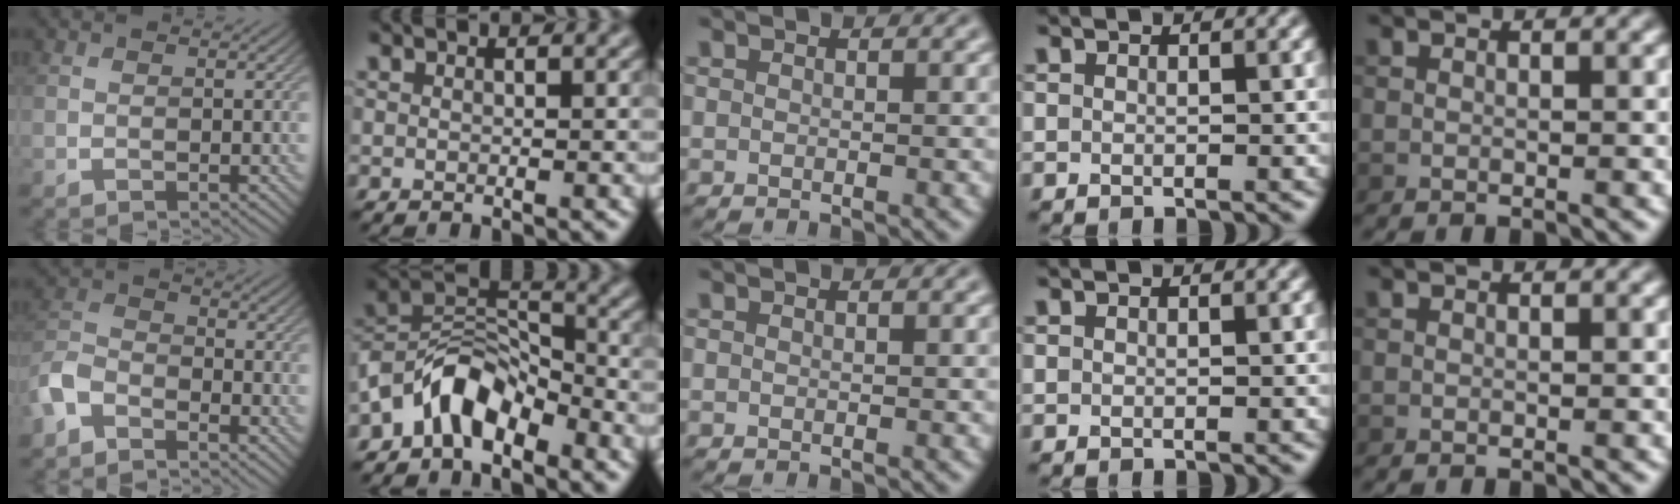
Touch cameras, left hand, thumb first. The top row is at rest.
{"thumb": {"total": 5.8, "force": [-4.2, 2.7, 2.9], "torque": [-0.068, -0.002, -0.103]}, "index": {"total": 5.7, "force": [-4.1, 2.9, 2.8], "torque": [-0.043, 0.012, -0.087]}}